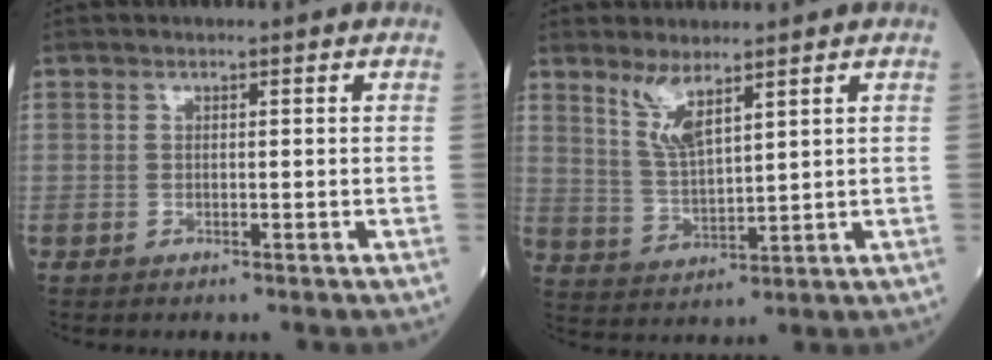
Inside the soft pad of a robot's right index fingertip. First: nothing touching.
{"total": 5.5, "force": [3.8, 0.9, 3.9], "torque": [-0.084, -0.012, 0.081]}